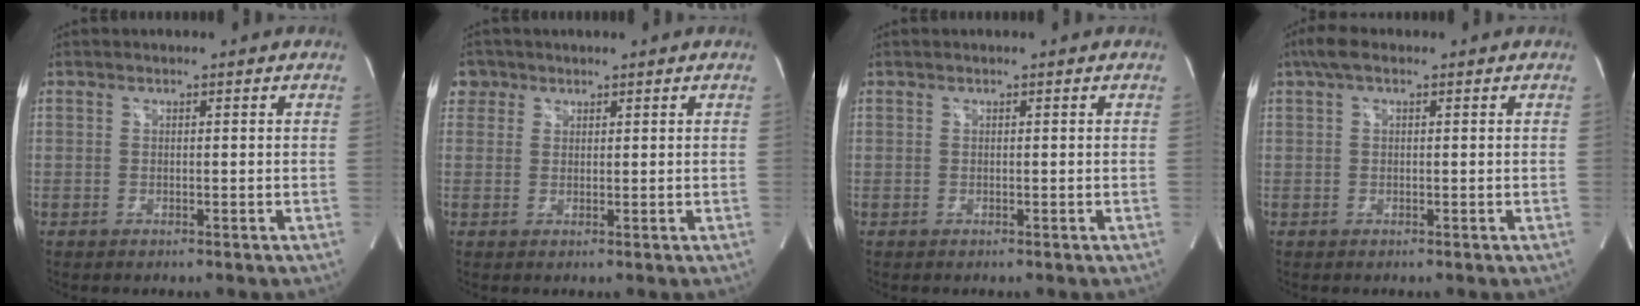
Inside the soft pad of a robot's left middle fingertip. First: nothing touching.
{"total": 3.1, "force": [1.7, 2.6, 0.1], "torque": [0.005, 0.012, 0.028]}
{"total": 0.0}
{"total": 3.2, "force": [1.9, 1.0, 2.4], "torque": [-0.054, 0.028, 0.035]}